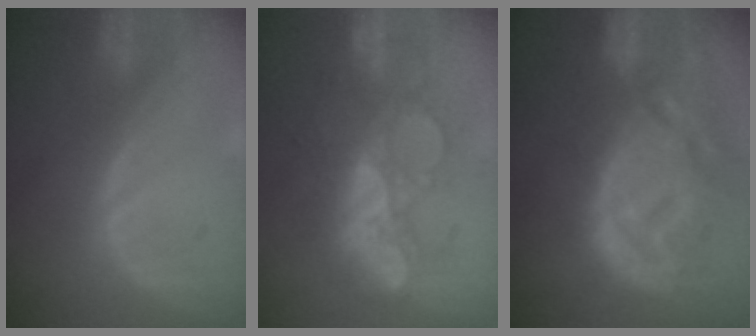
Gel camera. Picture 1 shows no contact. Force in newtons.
{"total": 8.7, "press": 8.6, "slide": 1.5}
{"total": 13.6, "press": 11.8, "slide": 6.7}